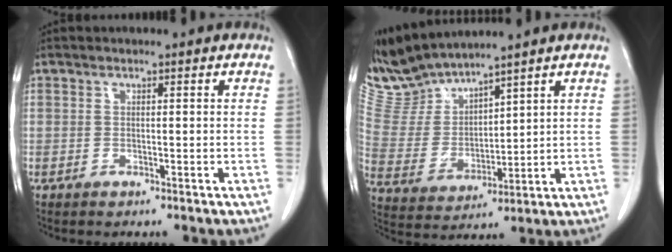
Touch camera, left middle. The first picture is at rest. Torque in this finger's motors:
{"motor_torque": [0.07, -1.25, -0.09, -0.03]}